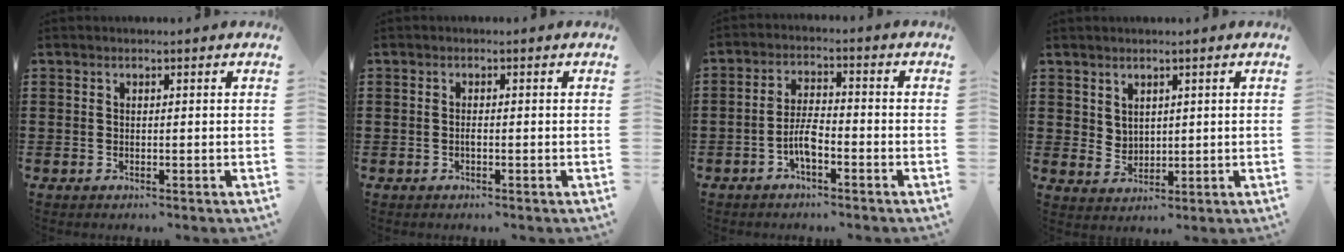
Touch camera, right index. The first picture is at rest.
{"total": 0.8, "force": [-0.3, 0.2, 0.7], "torque": [-0.015, -0.005, -0.004]}
{"total": 4.7, "force": [-2.2, 1.5, 3.9], "torque": [-0.088, 0.003, -0.047]}
{"total": 2.7, "force": [2.1, 1.6, 0.3], "torque": [-0.013, 0.004, 0.042]}